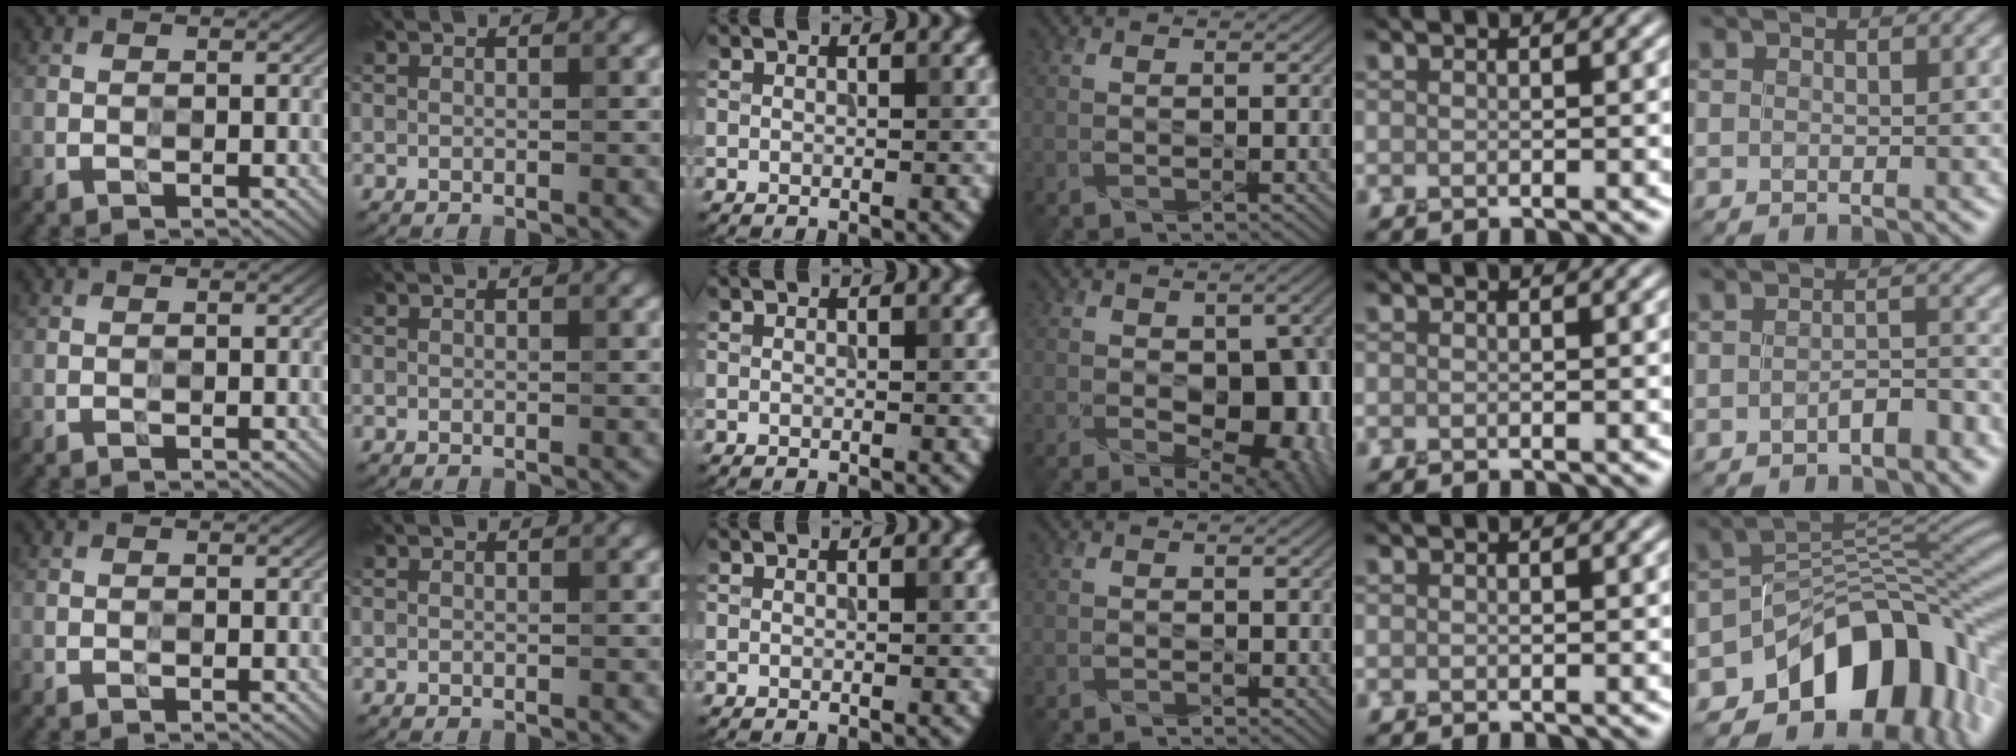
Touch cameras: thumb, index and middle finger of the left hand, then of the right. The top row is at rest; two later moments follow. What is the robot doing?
{"motion": "twist", "object": "kettle"}